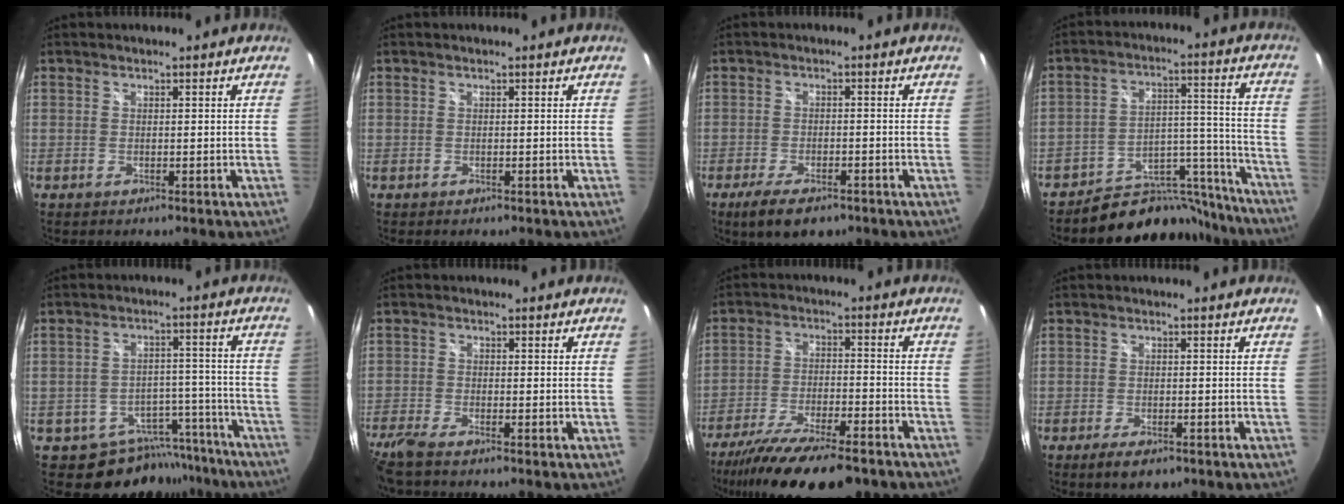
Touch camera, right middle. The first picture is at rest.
{"total": 0.0}
{"total": 7.4, "force": [-5.2, 2.6, 4.6], "torque": [-0.105, -0.021, -0.084]}
{"total": 15.8, "force": [-14.3, 6.3, 2.0], "torque": [-0.012, 0.070, -0.201]}
{"total": 11.2, "force": [-9.2, 6.2, 1.7], "torque": [-0.024, 0.035, -0.111]}
{"total": 6.0, "force": [-5.0, 0.5, 3.2], "torque": [-0.089, -0.025, -0.098]}
{"total": 18.5, "force": [-14.8, 4.1, 10.3], "torque": [-0.201, -0.042, -0.240]}
{"total": 3.9, "force": [-2.6, 1.5, 2.6], "torque": [-0.057, -0.014, -0.044]}